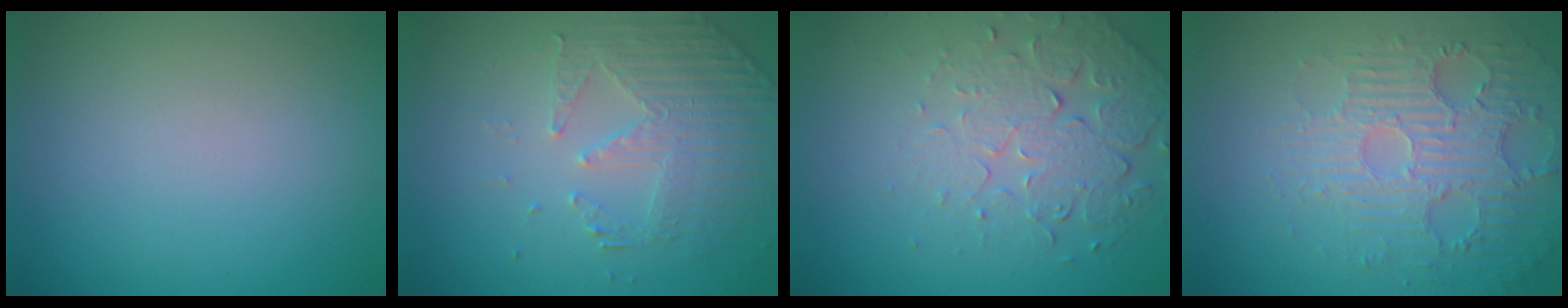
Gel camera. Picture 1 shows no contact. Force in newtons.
{"total": 4.8, "press": 3.5, "slide": 3.4}
{"total": 5.0, "press": 3.4, "slide": 3.7}
{"total": 4.3, "press": 3.8, "slide": 2.1}